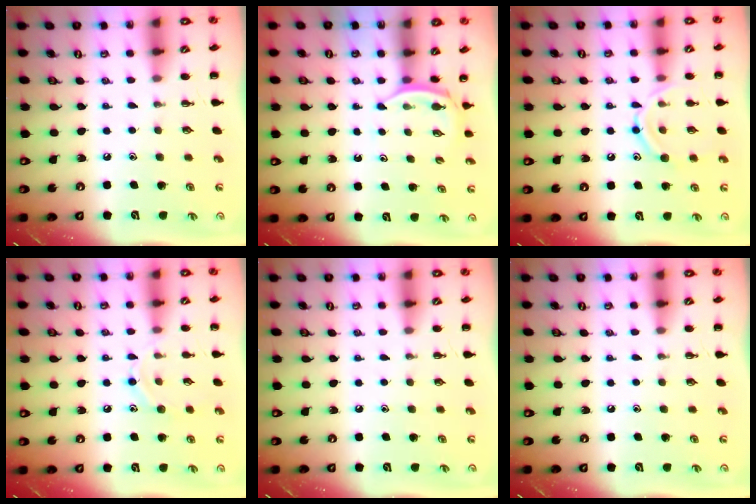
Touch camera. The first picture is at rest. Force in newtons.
{"total": 2.3, "press": 2.1, "slide": 0.9}
{"total": 12.4, "press": 12.4, "slide": 1.2}
{"total": 7.8, "press": 7.8, "slide": 1.1}
{"total": 0.0}
{"total": 0.0}